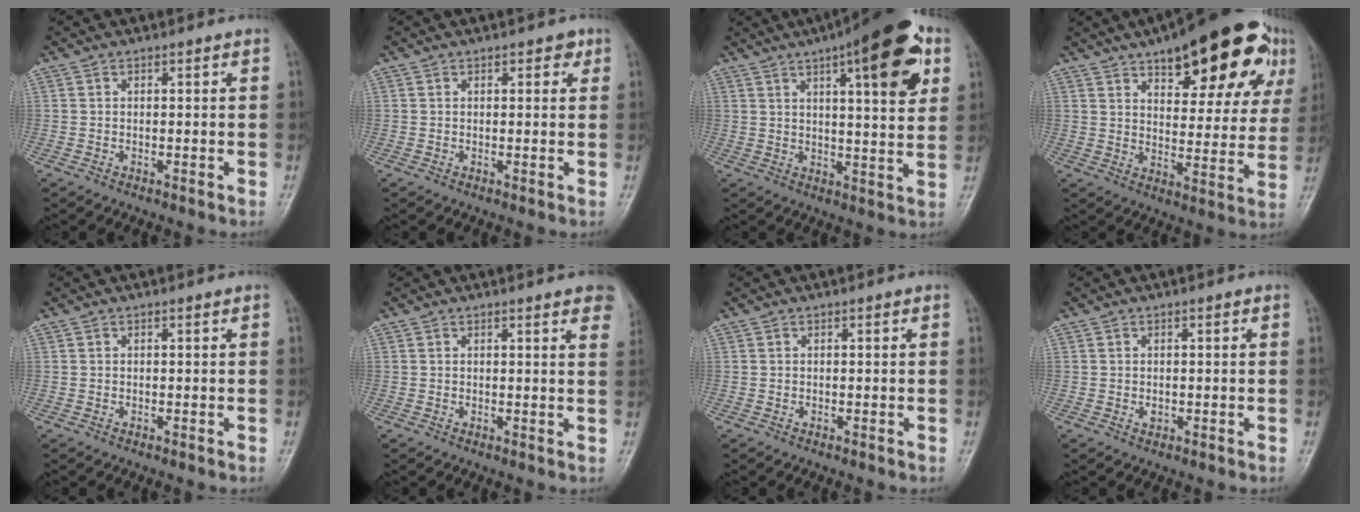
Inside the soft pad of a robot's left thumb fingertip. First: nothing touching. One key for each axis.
{"total": 2.0, "fx": 1.0, "fy": 1.1, "fz": 1.3, "tx": -0.002, "ty": -0.001, "tz": 0.010}
{"total": 17.9, "fx": 8.2, "fy": 5.0, "fz": 15.1, "tx": -0.186, "ty": -0.015, "tz": 0.110}
{"total": 24.0, "fx": 13.4, "fy": 9.4, "fz": 17.5, "tx": -0.202, "ty": -0.020, "tz": 0.188}
{"total": 0.0}
{"total": 6.7, "fx": 4.7, "fy": 1.5, "fz": 4.6, "tx": -0.036, "ty": -0.008, "tz": 0.043}
{"total": 0.0}
{"total": 1.0, "fx": -0.1, "fy": 0.8, "fz": 0.7, "tx": -0.005, "ty": 0.000, "tz": -0.001}